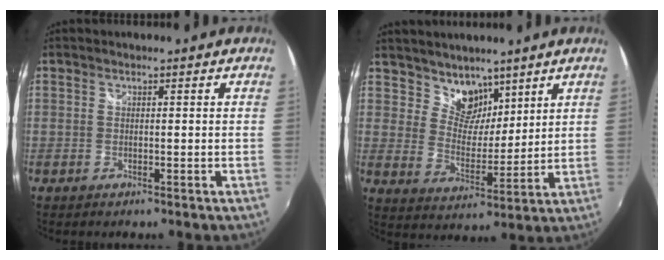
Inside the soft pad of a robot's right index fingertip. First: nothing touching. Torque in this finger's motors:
{"motor_torque": [-0.19, 0.29, 0.09, 0.00]}